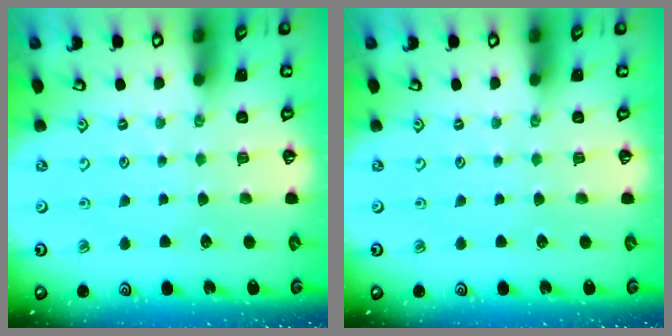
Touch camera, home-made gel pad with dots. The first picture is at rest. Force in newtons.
{"total": 0.0}